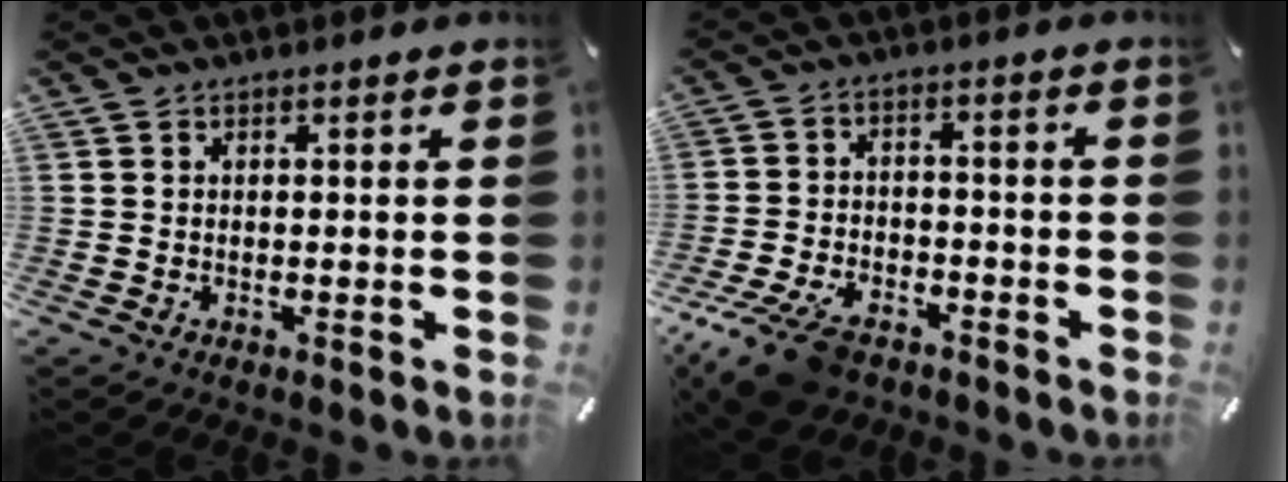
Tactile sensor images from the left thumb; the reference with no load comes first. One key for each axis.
{"total": 10.8, "fx": -7.3, "fy": 5.3, "fz": 5.9, "tx": -0.112, "ty": 0.037, "tz": -0.132}